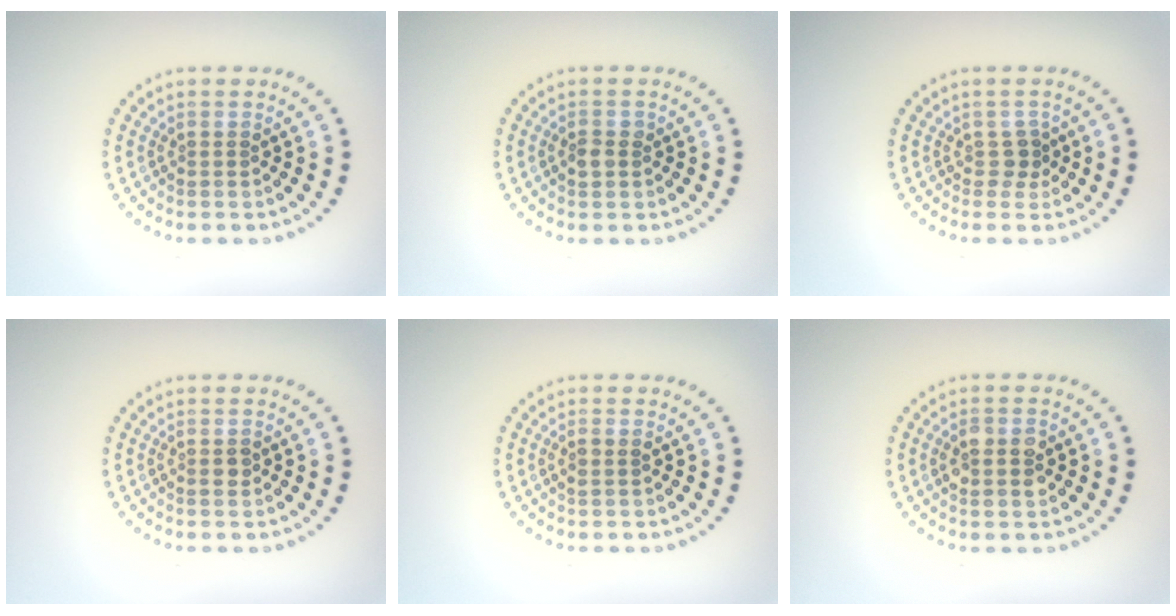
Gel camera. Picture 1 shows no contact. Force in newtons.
{"total": 1.3, "press": 1.2, "slide": 0.2}
{"total": 1.3, "press": 1.0, "slide": 0.9}
{"total": 1.0, "press": 1.0, "slide": 0.3}
{"total": 1.1, "press": 1.1, "slide": 0.2}
{"total": 2.8, "press": 2.8, "slide": 0.2}